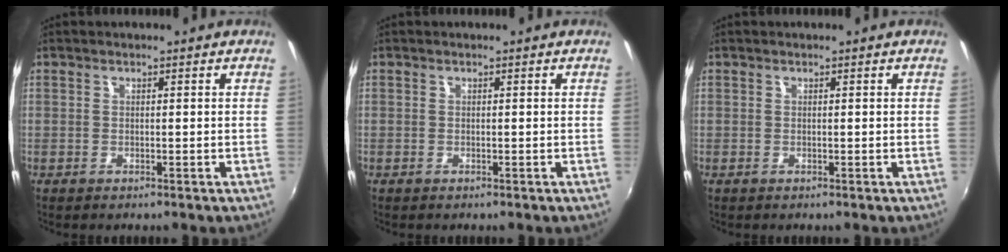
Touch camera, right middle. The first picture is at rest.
{"total": 0.0}
{"total": 0.0}